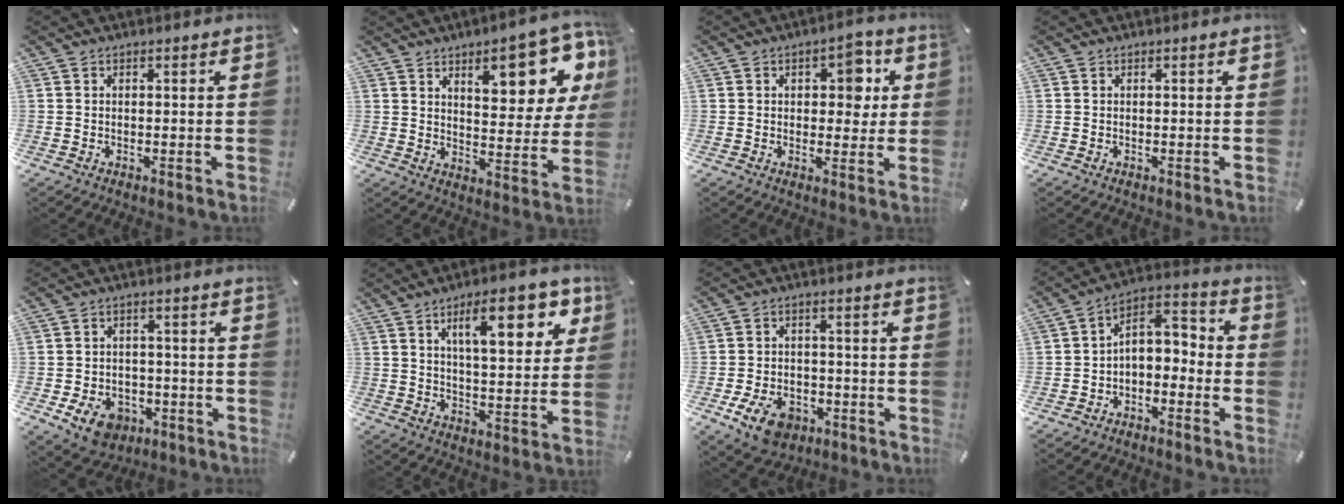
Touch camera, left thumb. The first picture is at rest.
{"total": 15.9, "force": [8.5, 6.5, 11.8], "torque": [-0.146, -0.048, 0.134]}
{"total": 7.6, "force": [2.2, 4.8, 5.4], "torque": [-0.059, -0.007, 0.027]}
{"total": 0.0}
{"total": 8.6, "force": [-4.1, 6.4, 4.1], "torque": [-0.079, 0.023, -0.073]}
{"total": 15.8, "force": [7.2, 6.2, 12.7], "torque": [-0.181, -0.018, 0.110]}
{"total": 9.1, "force": [-4.5, 6.2, 4.9], "torque": [-0.096, 0.019, -0.081]}
{"total": 4.6, "force": [-1.6, 3.7, 2.2], "torque": [-0.032, 0.004, -0.035]}